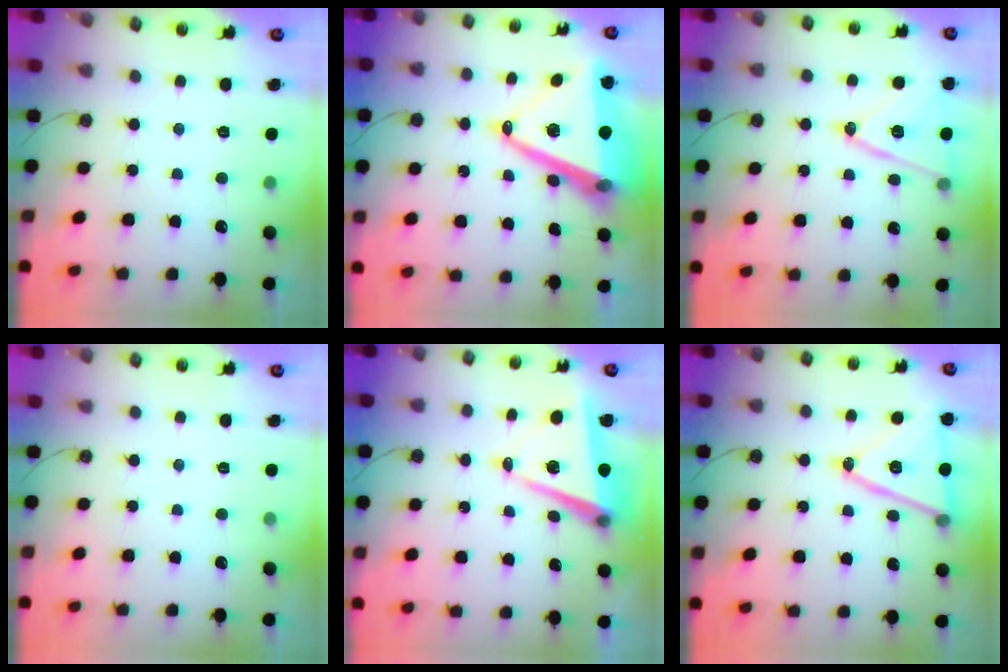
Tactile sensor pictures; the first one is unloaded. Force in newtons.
{"total": 21.6, "press": 21.2, "slide": 3.9}
{"total": 14.9, "press": 14.5, "slide": 3.5}
{"total": 0.0}
{"total": 9.4, "press": 8.5, "slide": 3.8}
{"total": 17.3, "press": 16.9, "slide": 3.6}